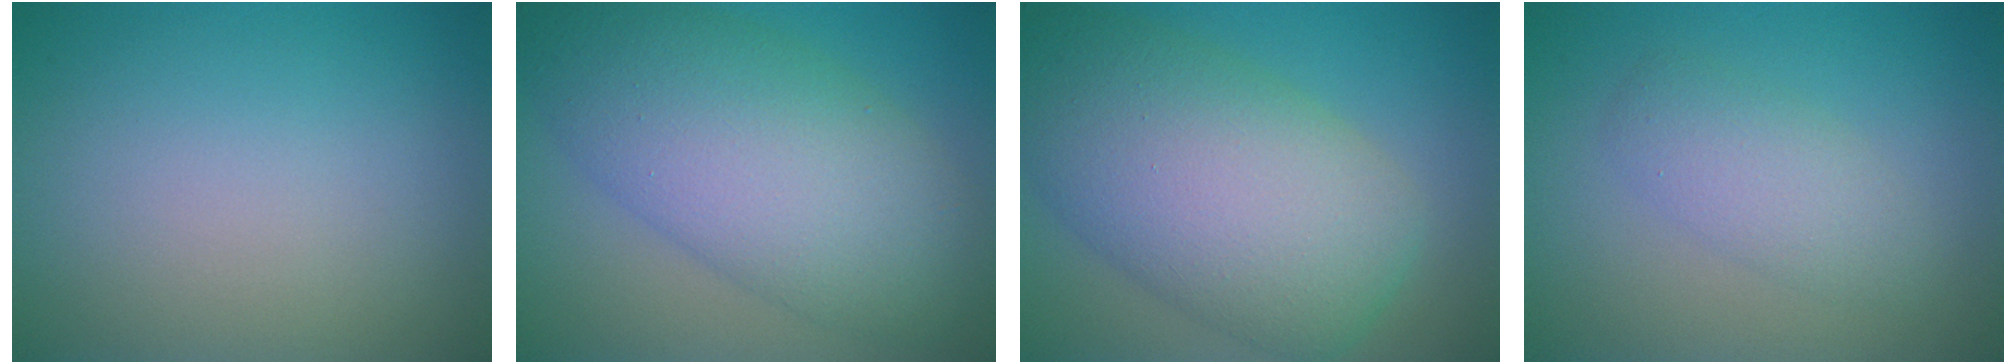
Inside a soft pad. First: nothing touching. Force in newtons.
{"total": 10.4, "press": 10.4, "slide": 0.2}
{"total": 11.2, "press": 11.2, "slide": 0.3}
{"total": 2.9, "press": 2.9, "slide": 0.0}